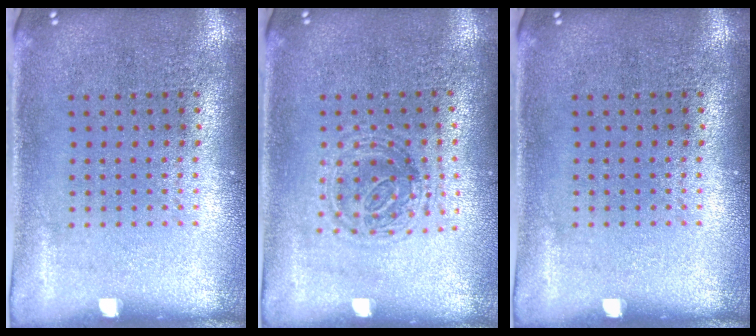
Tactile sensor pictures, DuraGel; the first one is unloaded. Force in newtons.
{"total": 1.2, "press": 1.1, "slide": 0.5}
{"total": 0.0}